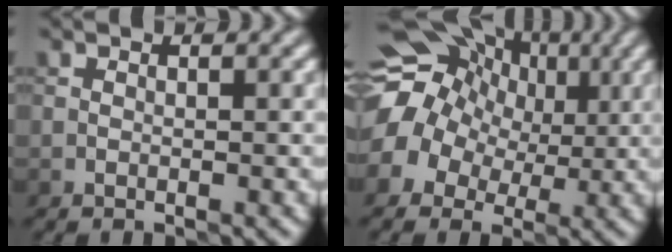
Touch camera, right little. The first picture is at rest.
{"total": 13.7, "force": [2.8, 11.4, 7.0], "torque": [-0.146, 0.047, 0.025]}